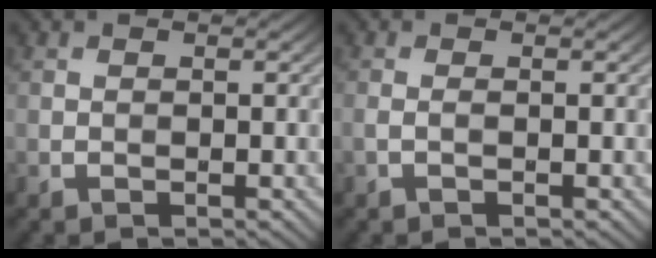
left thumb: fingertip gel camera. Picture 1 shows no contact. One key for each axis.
{"total": 0.8, "fx": -0.2, "fy": 0.1, "fz": 0.8, "tx": -0.018, "ty": 0.000, "tz": -0.006}